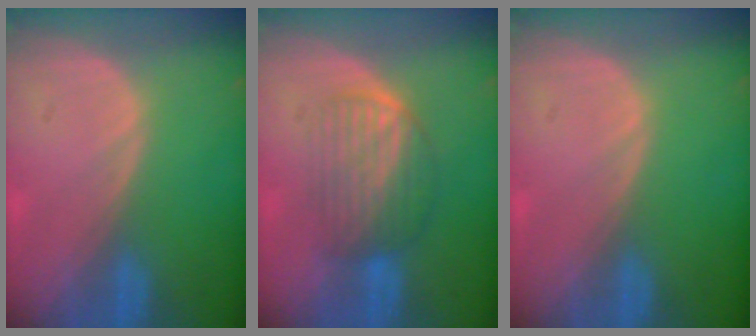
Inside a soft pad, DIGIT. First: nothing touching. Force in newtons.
{"total": 6.2, "press": 6.0, "slide": 1.5}
{"total": 0.0}